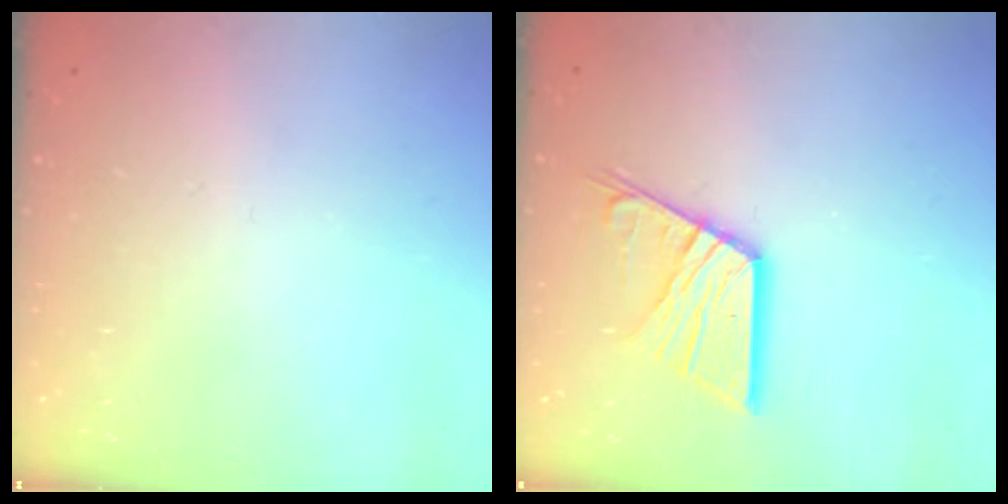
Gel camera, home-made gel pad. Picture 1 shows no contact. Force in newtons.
{"total": 11.7, "press": 11.6, "slide": 0.6}